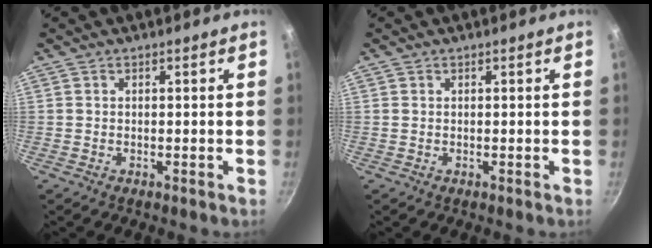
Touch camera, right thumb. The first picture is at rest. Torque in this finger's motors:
{"motor_torque": [0.31, -0.33, -0.64, 0.23, 0.02]}